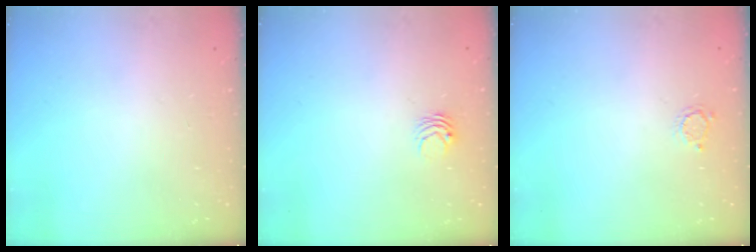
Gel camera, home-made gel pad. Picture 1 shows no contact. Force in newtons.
{"total": 3.0, "press": 3.0, "slide": 0.3}
{"total": 2.6, "press": 2.6, "slide": 0.4}